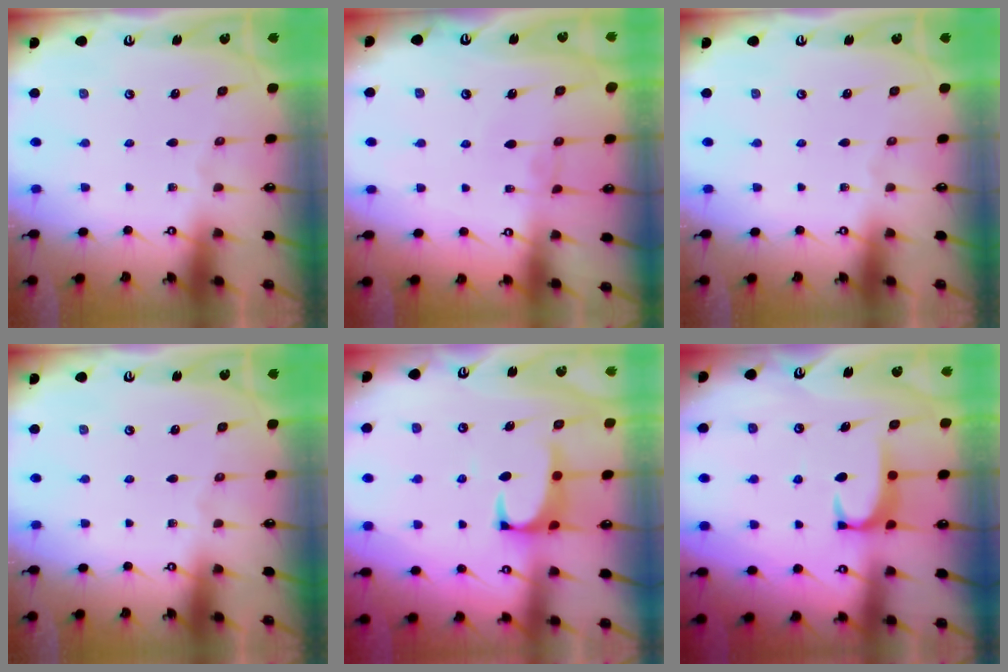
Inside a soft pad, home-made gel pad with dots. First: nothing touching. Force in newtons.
{"total": 1.4, "press": 1.3, "slide": 0.2}
{"total": 0.0}
{"total": 0.0}
{"total": 1.5, "press": 1.2, "slide": 0.8}
{"total": 1.8, "press": 1.7, "slide": 0.6}